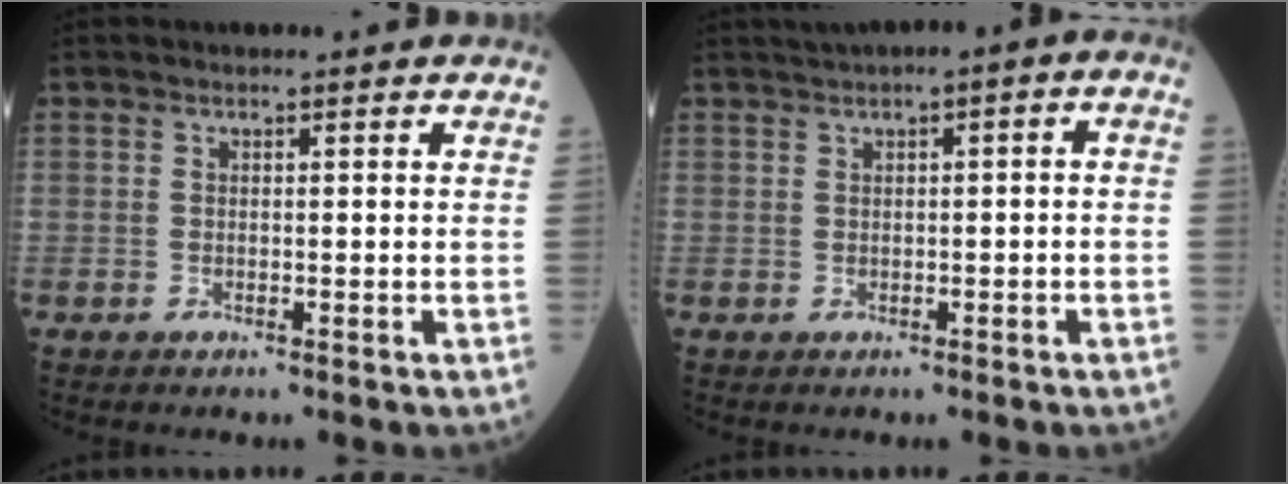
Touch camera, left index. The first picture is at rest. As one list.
[{"total": 3.4, "force": [0.8, 0.8, 3.2], "torque": [-0.048, 0.022, 0.011]}]